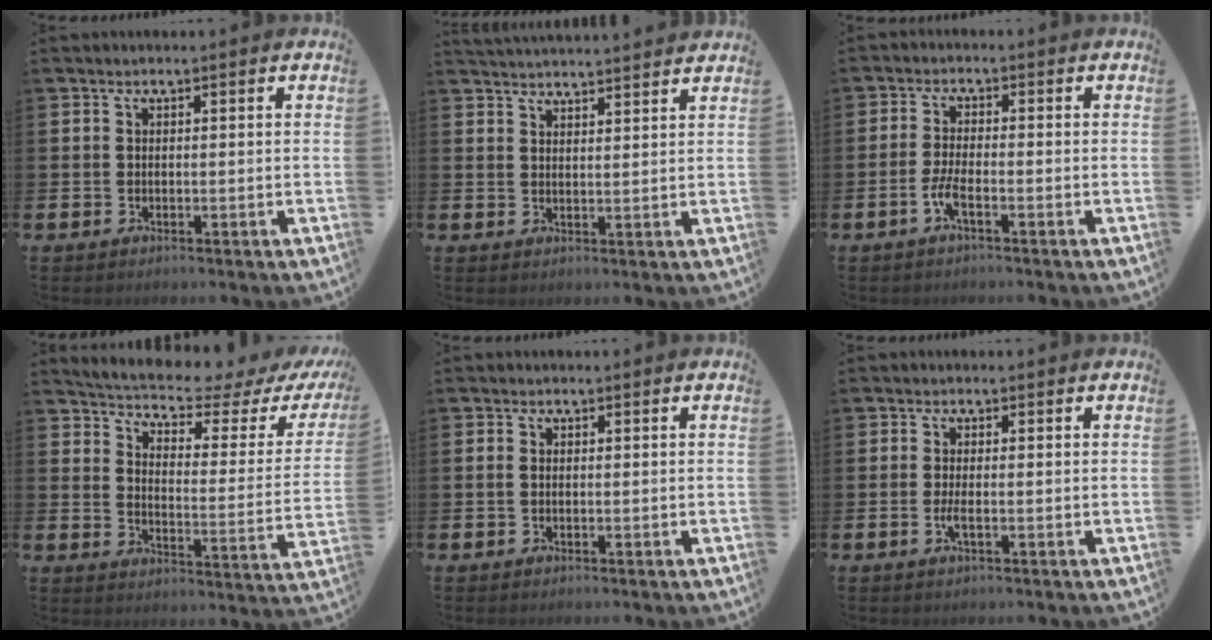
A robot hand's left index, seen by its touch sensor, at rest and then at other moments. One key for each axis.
{"total": 3.5, "fx": 3.5, "fy": -0.2, "fz": 0.0, "tx": -0.007, "ty": -0.021, "tz": 0.064}
{"total": 2.6, "fx": -1.4, "fy": 0.5, "fz": 2.1, "tx": -0.053, "ty": 0.002, "tz": -0.025}
{"total": 5.3, "fx": 4.9, "fy": 0.9, "fz": 1.7, "tx": -0.062, "ty": -0.041, "tz": 0.078}
{"total": 0.6, "fx": -0.1, "fy": 0.4, "fz": 0.5, "tx": -0.008, "ty": 0.003, "tz": -0.004}
{"total": 1.4, "fx": -0.4, "fy": 0.3, "fz": 1.3, "tx": -0.034, "ty": 0.003, "tz": -0.006}